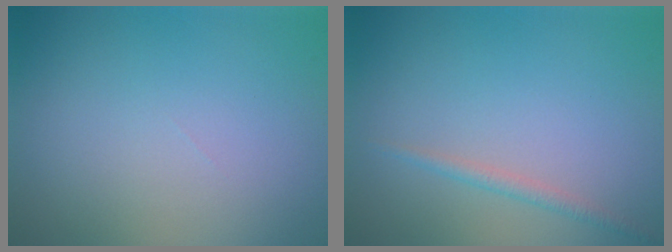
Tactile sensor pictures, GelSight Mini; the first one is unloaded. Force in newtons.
{"total": 1.2, "press": 1.2, "slide": 0.0}